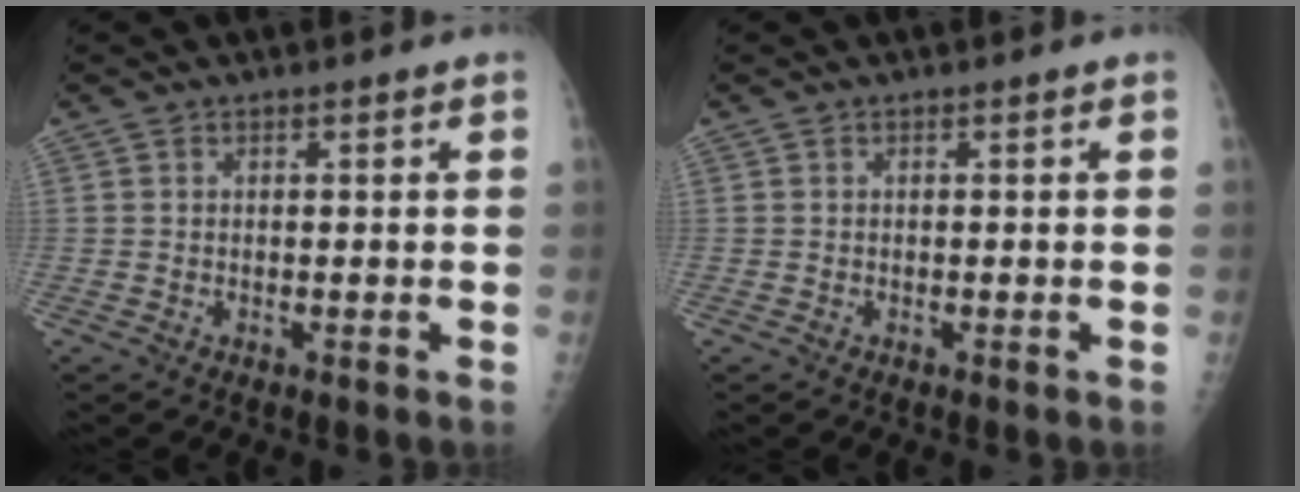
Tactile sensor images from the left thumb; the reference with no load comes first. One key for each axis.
{"total": 0.0}